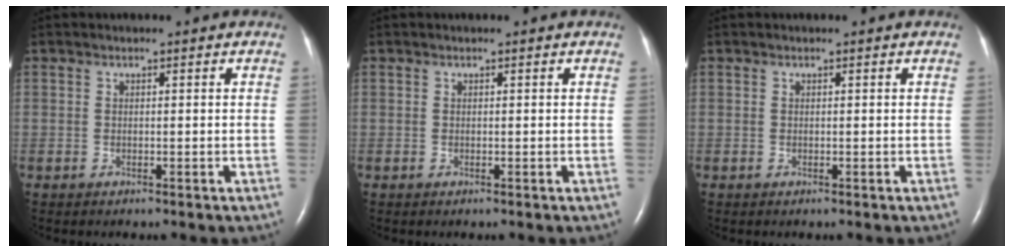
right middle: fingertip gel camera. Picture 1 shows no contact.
{"total": 0.0}
{"total": 0.0}